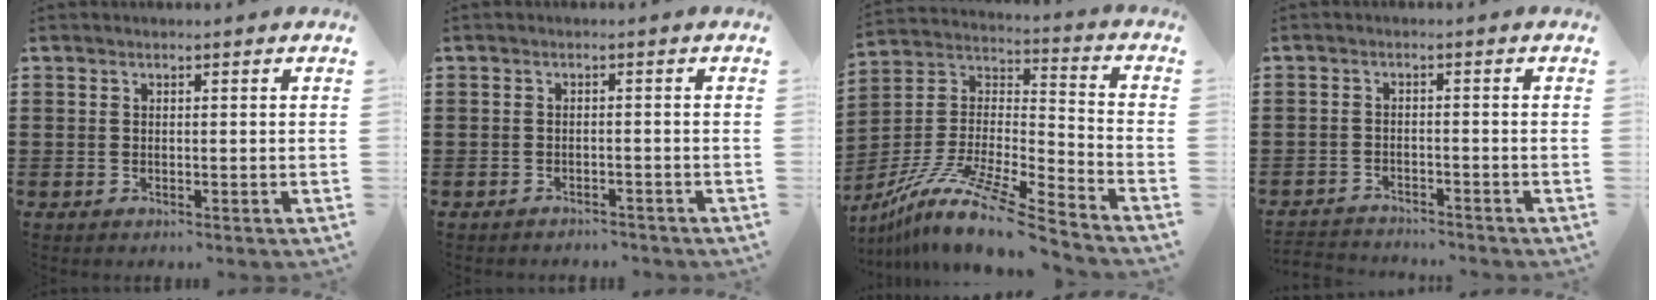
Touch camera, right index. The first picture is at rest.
{"total": 1.4, "force": [-1.3, 0.2, 0.0], "torque": [-0.006, 0.001, -0.029]}
{"total": 12.8, "force": [-10.3, 0.7, 7.5], "torque": [-0.149, 0.005, -0.202]}
{"total": 2.3, "force": [-2.3, 0.1, -0.2], "torque": [-0.004, 0.000, -0.050]}